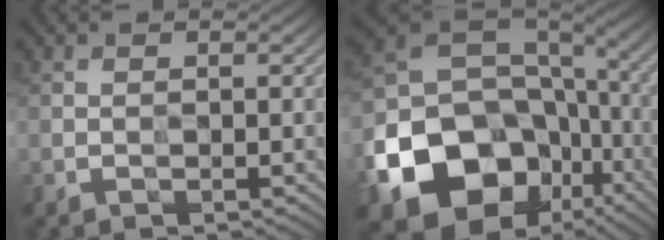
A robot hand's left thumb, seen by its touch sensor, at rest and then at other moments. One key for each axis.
{"total": 19.4, "fx": -7.5, "fy": 14.6, "fz": 10.3, "tx": -0.249, "ty": -0.031, "tz": -0.119}